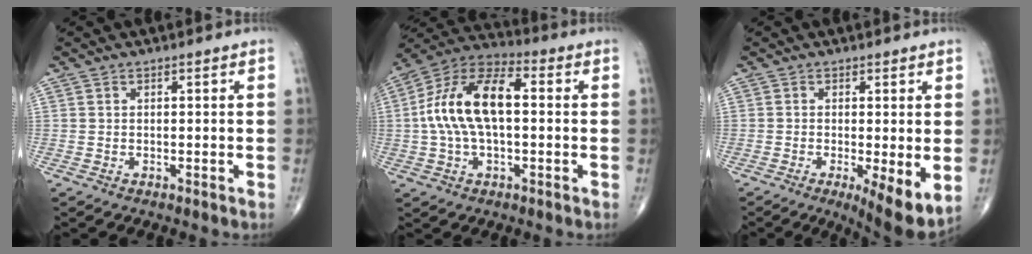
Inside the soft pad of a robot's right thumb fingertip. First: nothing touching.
{"total": 15.7, "force": [0.8, 7.9, 13.5], "torque": [-0.262, 0.037, 0.006]}
{"total": 8.2, "force": [-1.6, 2.2, 7.8], "torque": [-0.120, -0.025, -0.024]}